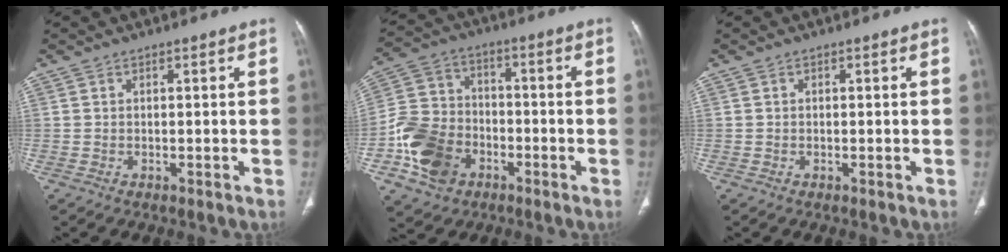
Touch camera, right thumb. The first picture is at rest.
{"total": 13.6, "force": [-5.5, 10.6, 6.7], "torque": [-0.111, 0.031, -0.102]}
{"total": 0.0}